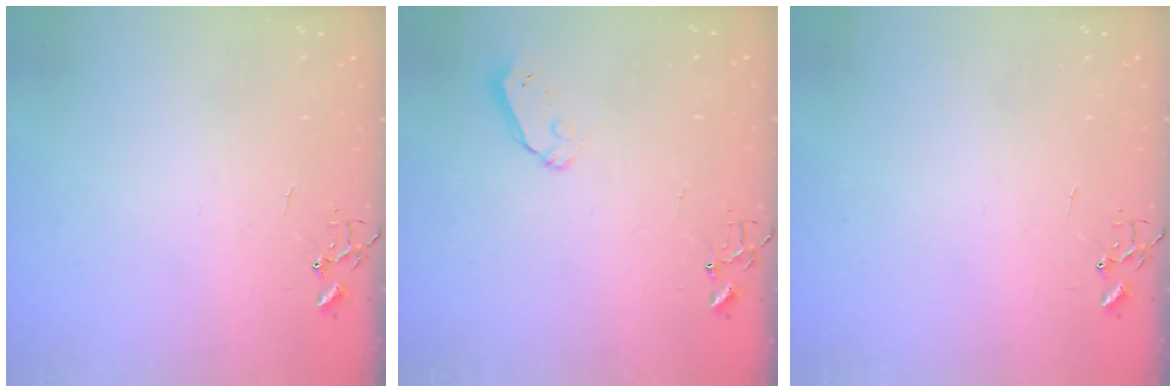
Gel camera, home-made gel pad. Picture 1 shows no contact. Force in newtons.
{"total": 5.2, "press": 5.1, "slide": 0.5}
{"total": 0.0}